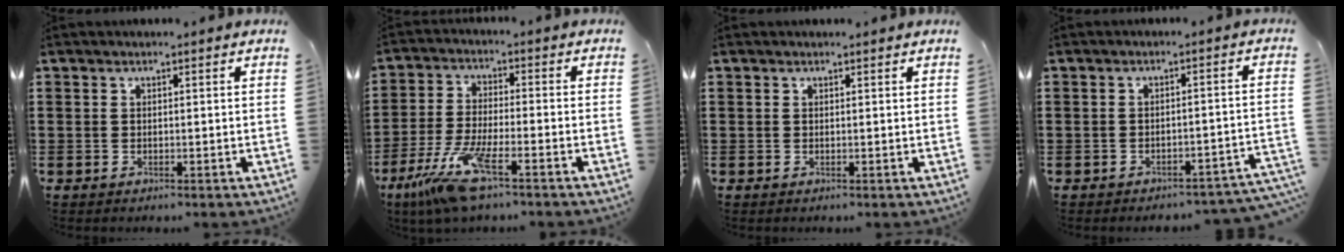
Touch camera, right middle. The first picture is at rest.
{"total": 9.2, "force": [-6.3, 1.1, 6.6], "torque": [-0.156, -0.021, -0.125]}
{"total": 0.0}
{"total": 2.9, "force": [-2.8, 0.3, 0.7], "torque": [-0.014, 0.002, -0.059]}